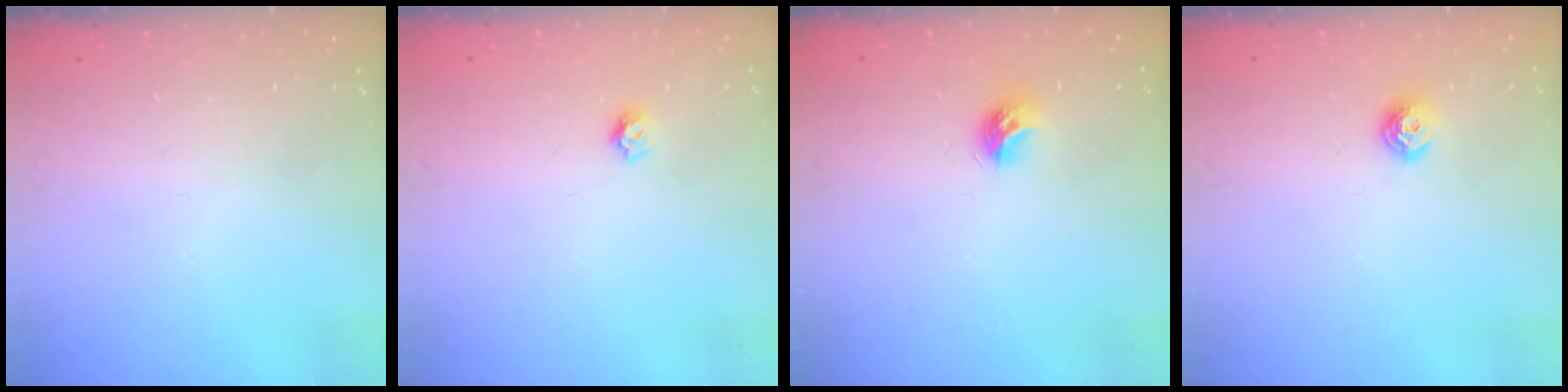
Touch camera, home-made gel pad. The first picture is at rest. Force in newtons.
{"total": 3.7, "press": 3.6, "slide": 0.2}
{"total": 7.5, "press": 7.5, "slide": 0.1}
{"total": 8.0, "press": 8.0, "slide": 1.0}